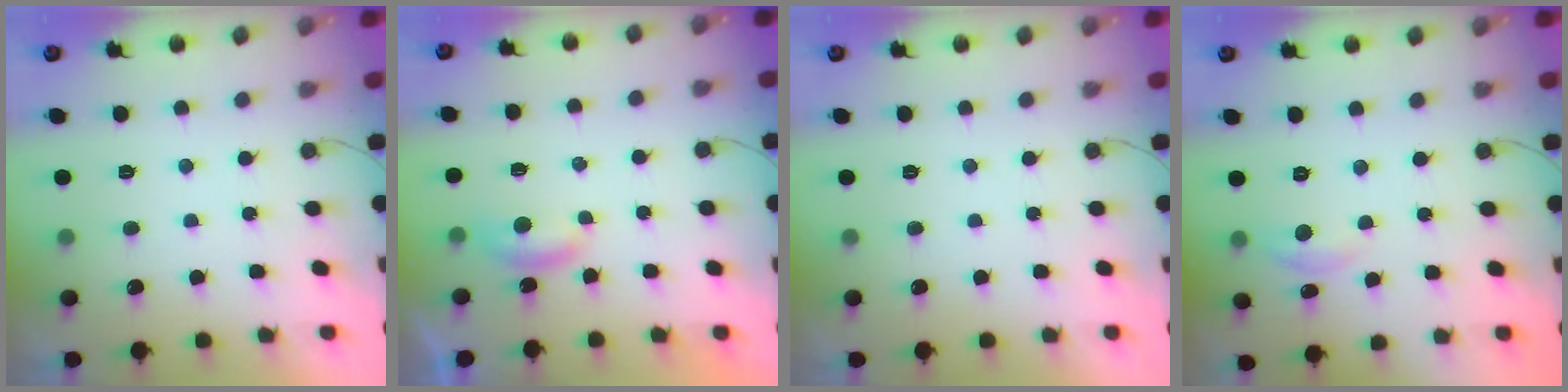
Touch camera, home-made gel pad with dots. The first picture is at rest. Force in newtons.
{"total": 4.0, "press": 3.9, "slide": 0.5}
{"total": 0.0}
{"total": 3.9, "press": 3.9, "slide": 0.6}